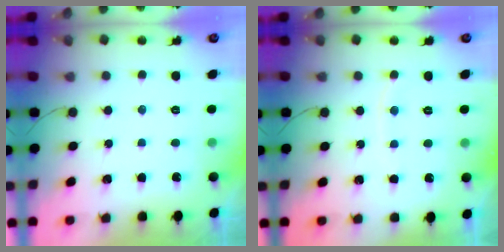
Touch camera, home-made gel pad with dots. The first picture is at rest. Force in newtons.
{"total": 3.0, "press": 2.9, "slide": 0.4}